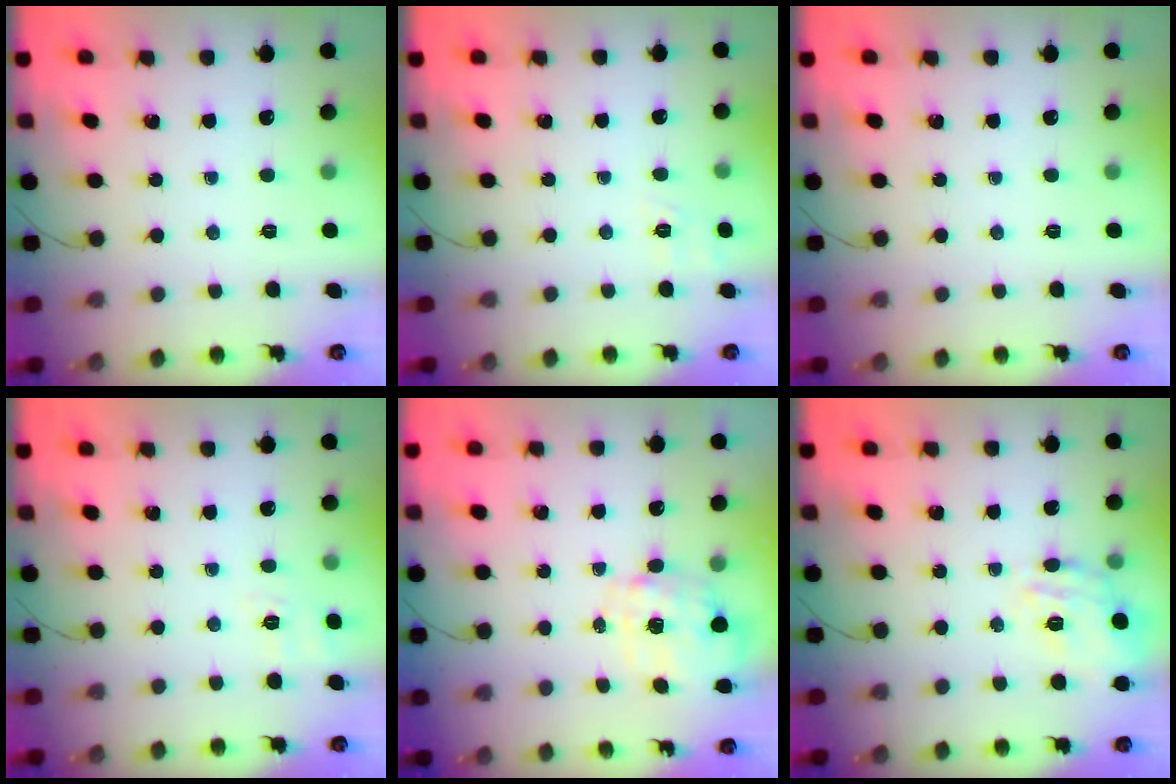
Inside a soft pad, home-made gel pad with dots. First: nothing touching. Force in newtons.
{"total": 1.9, "press": 0.8, "slide": 1.7}
{"total": 0.0}
{"total": 2.3, "press": 1.2, "slide": 1.9}
{"total": 2.9, "press": 2.7, "slide": 0.9}
{"total": 13.7, "press": 13.7, "slide": 0.6}